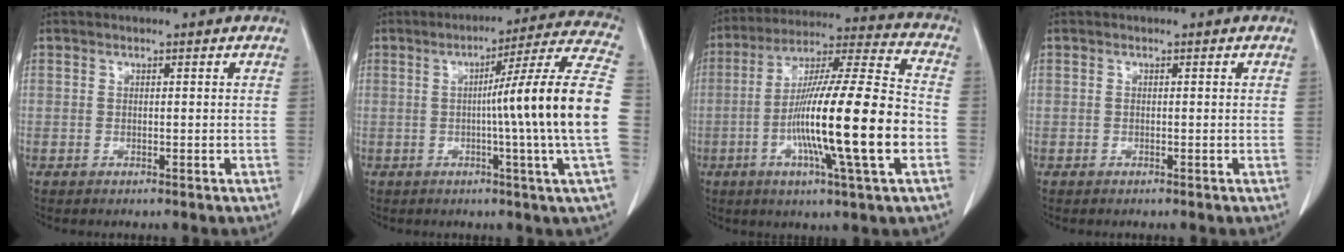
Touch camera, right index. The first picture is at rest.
{"total": 16.2, "force": [-1.3, -2.9, 15.9], "torque": [-0.223, -0.004, -0.029]}
{"total": 20.5, "force": [-4.7, 0.3, 20.0], "torque": [-0.343, -0.007, -0.084]}
{"total": 0.0}